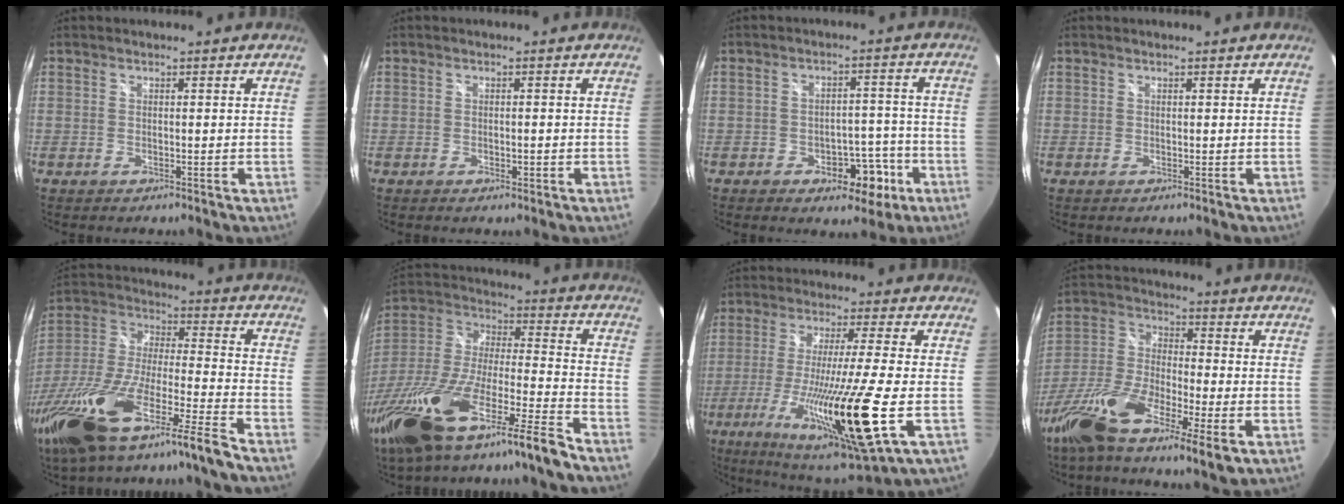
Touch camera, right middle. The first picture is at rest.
{"total": 1.3, "force": [-0.6, 0.7, 1.0], "torque": [-0.015, -0.001, -0.009]}
{"total": 7.8, "force": [-4.2, 4.7, 4.5], "torque": [-0.067, 0.014, -0.045]}
{"total": 0.0}
{"total": 23.3, "force": [-16.1, 1.4, 16.8], "torque": [-0.324, -0.051, -0.295]}
{"total": 25.4, "force": [-17.3, 2.3, 18.4], "torque": [-0.345, -0.050, -0.314]}
{"total": 22.5, "force": [-7.5, 1.2, 21.1], "torque": [-0.393, -0.067, -0.126]}
{"total": 16.7, "force": [-8.8, 4.4, 13.4], "torque": [-0.283, -0.035, -0.176]}